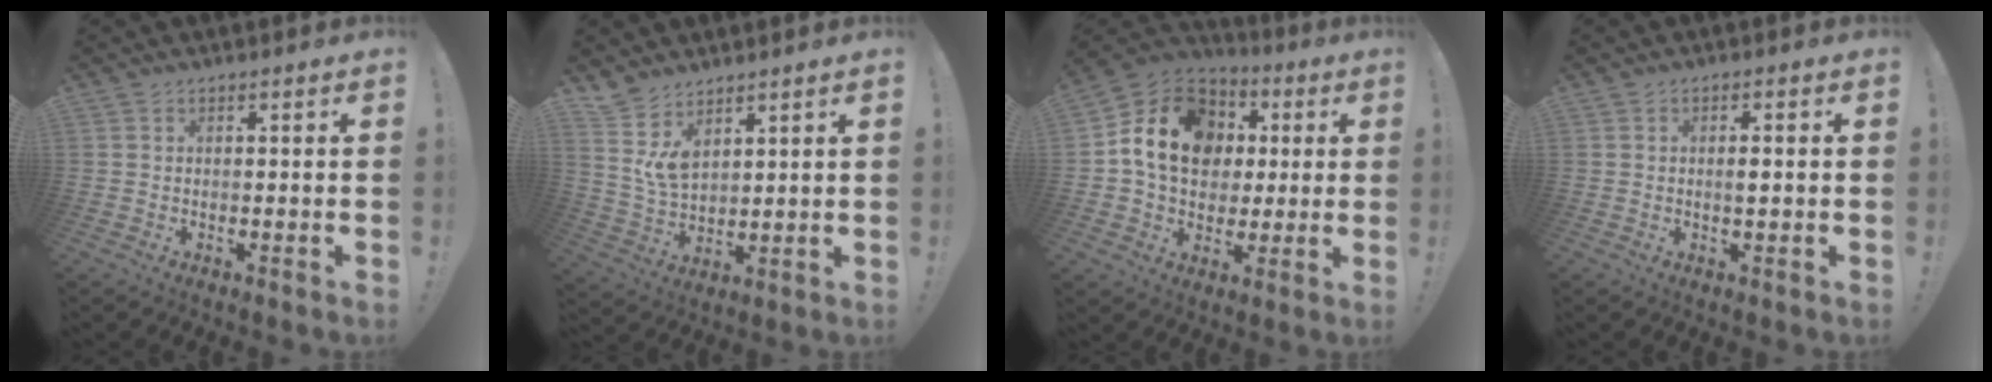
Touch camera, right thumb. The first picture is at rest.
{"total": 8.0, "force": [5.2, 4.5, 4.1], "torque": [-0.074, -0.031, 0.104]}
{"total": 17.7, "force": [3.5, 14.0, 10.1], "torque": [-0.151, 0.003, 0.074]}
{"total": 2.1, "force": [-0.1, 0.5, 2.0], "torque": [-0.021, -0.004, -0.007]}